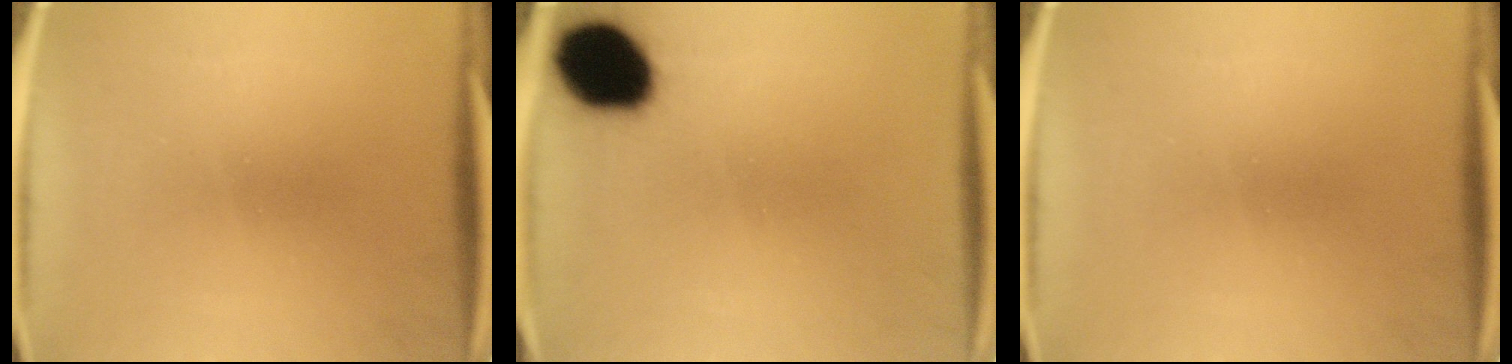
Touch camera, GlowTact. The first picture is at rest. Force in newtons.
{"total": 14.4}
{"total": 0.0}